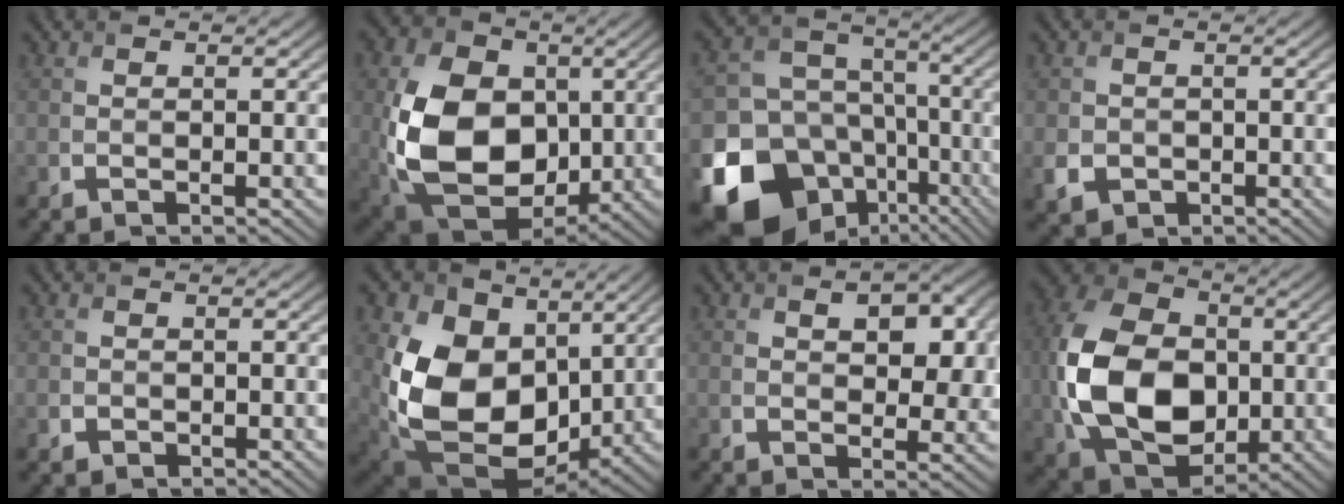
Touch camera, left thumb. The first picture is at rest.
{"total": 16.5, "force": [-0.9, 11.7, 11.6], "torque": [-0.248, -0.020, -0.019]}
{"total": 19.0, "force": [-9.4, 14.7, 7.6], "torque": [-0.176, -0.054, -0.152]}
{"total": 3.3, "force": [-0.9, 2.9, 1.2], "torque": [-0.037, -0.008, -0.020]}
{"total": 1.1, "force": [-0.6, 0.9, 0.1], "torque": [-0.002, -0.005, -0.018]}
{"total": 15.8, "force": [0.8, 11.4, 10.9], "torque": [-0.235, -0.025, 0.019]}
{"total": 7.2, "force": [1.5, 4.3, 5.6], "torque": [-0.084, -0.006, 0.022]}
{"total": 16.4, "force": [-1.7, 11.5, 11.6], "torque": [-0.268, 0.000, -0.038]}